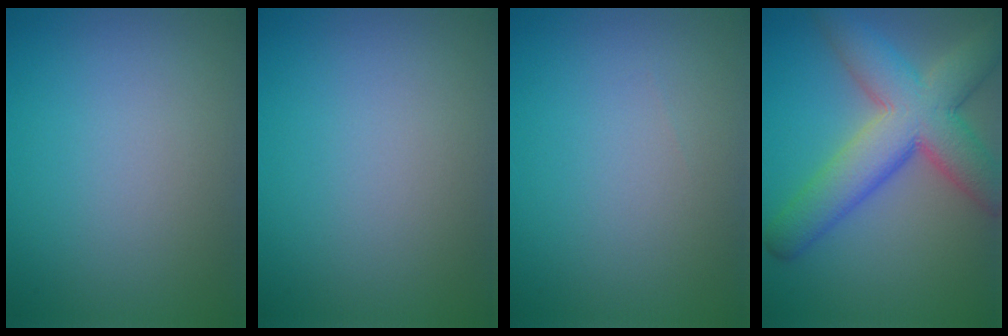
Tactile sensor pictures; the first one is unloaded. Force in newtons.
{"total": 0.0}
{"total": 0.0}
{"total": 9.2, "press": 9.2, "slide": 0.3}